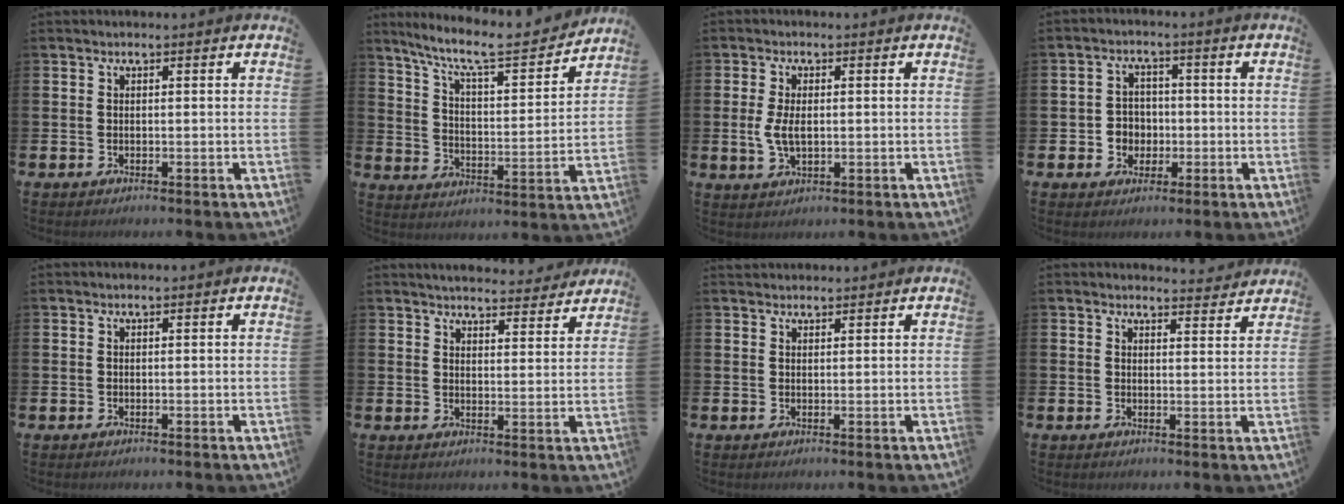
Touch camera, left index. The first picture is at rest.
{"total": 9.2, "force": [8.0, 1.4, 4.3], "torque": [-0.110, -0.051, 0.134]}
{"total": 4.0, "force": [0.2, 2.1, 3.3], "torque": [-0.070, 0.005, -0.001]}
{"total": 3.6, "force": [-0.4, 3.5, 0.7], "torque": [-0.017, 0.000, -0.015]}
{"total": 0.0}
{"total": 4.9, "force": [4.8, 0.7, 0.3], "torque": [-0.011, -0.037, 0.084]}
{"total": 1.5, "force": [1.4, 0.4, -0.1], "torque": [0.010, -0.003, 0.024]}
{"total": 2.9, "force": [2.9, 0.3, 0.0], "torque": [0.004, -0.021, 0.050]}